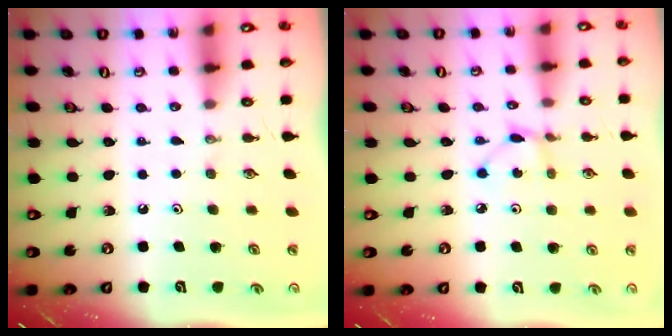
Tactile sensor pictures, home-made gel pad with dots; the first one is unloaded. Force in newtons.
{"total": 3.3, "press": 3.3, "slide": 0.4}